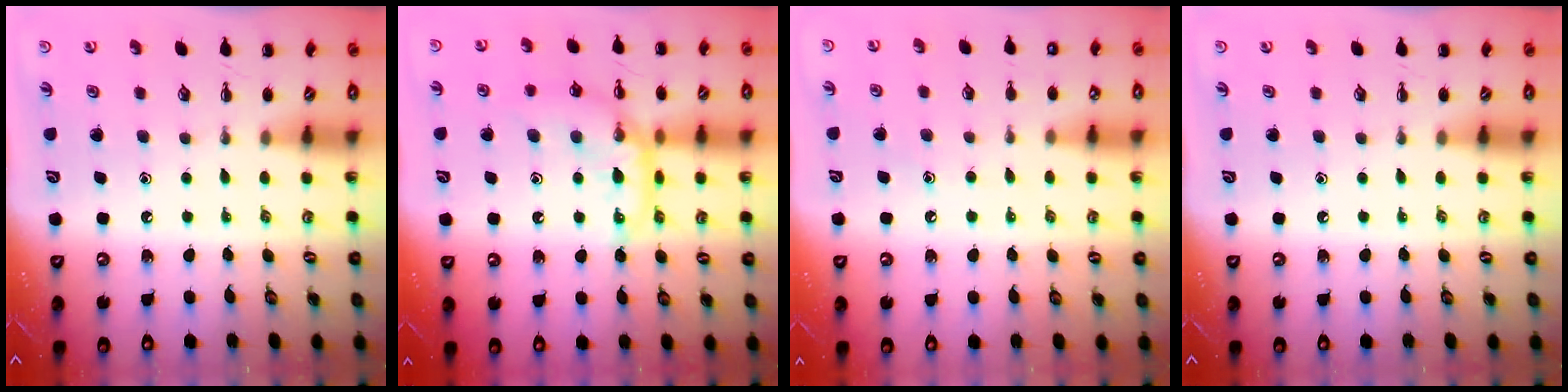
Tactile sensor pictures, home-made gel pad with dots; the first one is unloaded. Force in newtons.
{"total": 14.8, "press": 14.7, "slide": 1.3}
{"total": 7.0, "press": 6.8, "slide": 1.5}
{"total": 0.0}